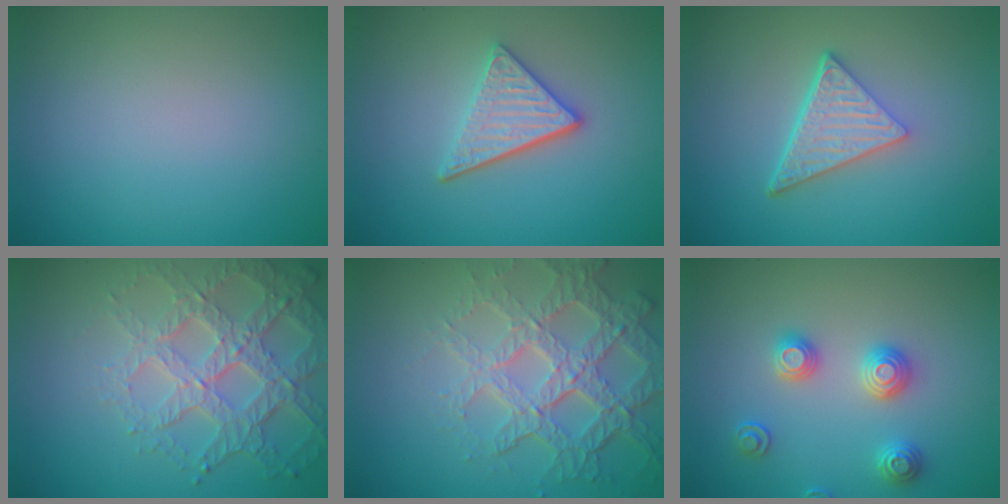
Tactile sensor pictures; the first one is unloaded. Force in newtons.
{"total": 3.6, "press": 3.1, "slide": 1.9}
{"total": 4.7, "press": 3.4, "slide": 3.3}
{"total": 6.2, "press": 4.8, "slide": 3.8}
{"total": 7.4, "press": 5.3, "slide": 5.2}
{"total": 2.8, "press": 2.8, "slide": 0.2}